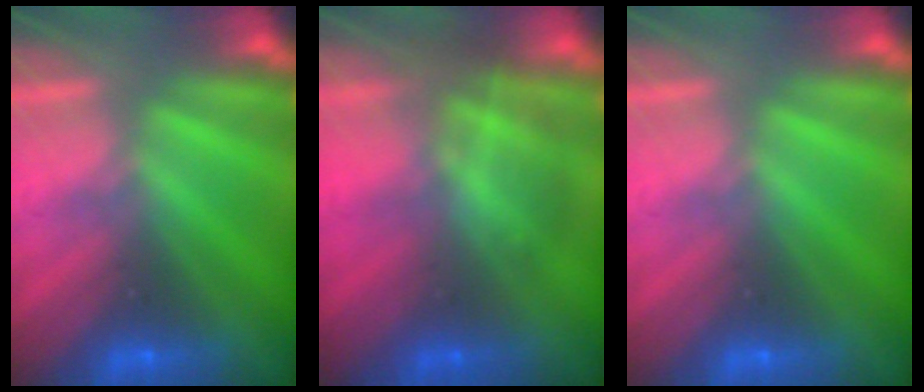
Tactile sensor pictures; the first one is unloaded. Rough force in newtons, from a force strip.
{"total": 2.9}
{"total": 0.0}